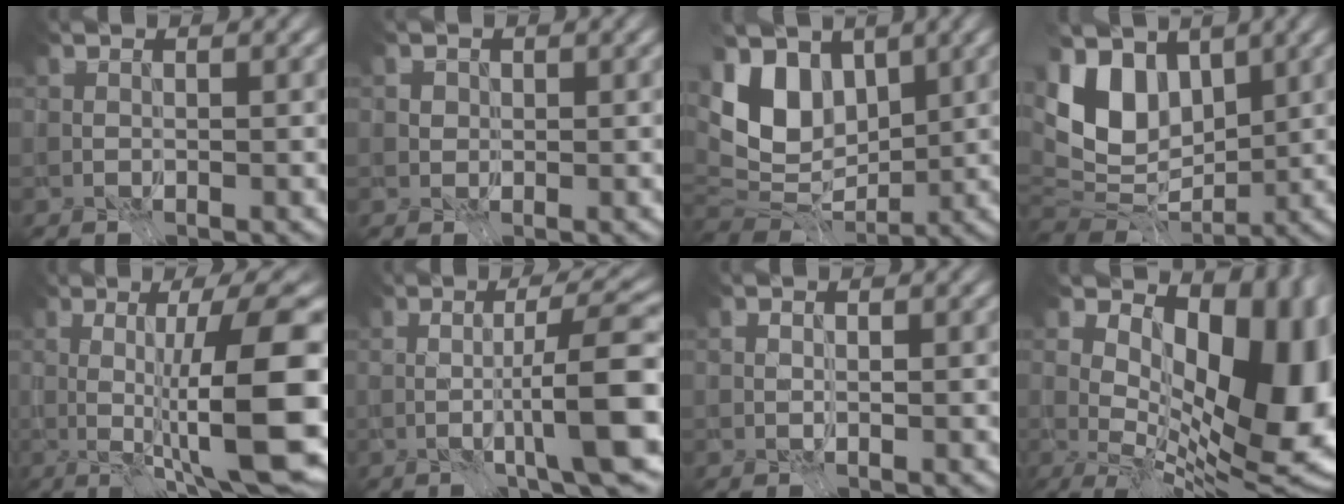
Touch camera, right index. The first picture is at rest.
{"total": 3.6, "force": [1.6, 2.7, 1.8], "torque": [-0.023, 0.015, 0.009]}
{"total": 5.6, "force": [1.1, 3.0, 4.6], "torque": [-0.080, 0.002, 0.024]}
{"total": 6.1, "force": [1.4, 3.3, 5.0], "torque": [-0.092, 0.003, 0.031]}
{"total": 10.3, "force": [-1.9, -0.3, 10.1], "torque": [-0.139, -0.001, -0.012]}
{"total": 6.3, "force": [-2.0, -1.5, 5.8], "torque": [-0.079, 0.007, -0.028]}
{"total": 1.0, "force": [0.7, 0.5, 0.5], "torque": [-0.019, 0.006, 0.012]}
{"total": 14.0, "force": [3.1, 6.2, 12.2], "torque": [-0.155, 0.012, 0.070]}